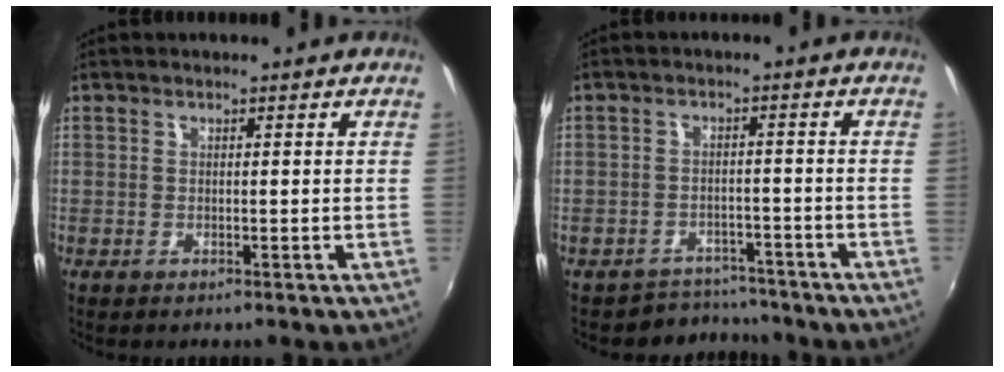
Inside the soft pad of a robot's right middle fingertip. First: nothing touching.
{"total": 5.4, "force": [-4.5, 2.8, -1.0], "torque": [0.009, 0.022, -0.068]}